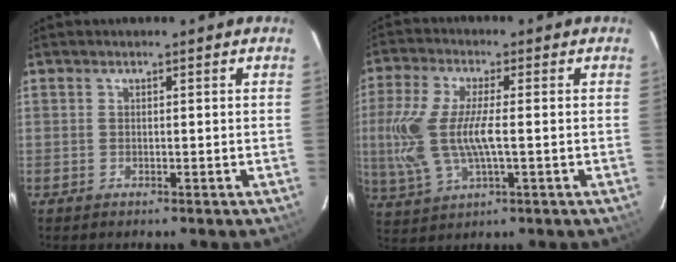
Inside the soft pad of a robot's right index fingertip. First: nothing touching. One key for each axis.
{"total": 12.9, "fx": -1.0, "fy": 4.6, "fz": 11.9, "tx": -0.256, "ty": -0.006, "tz": -0.013}